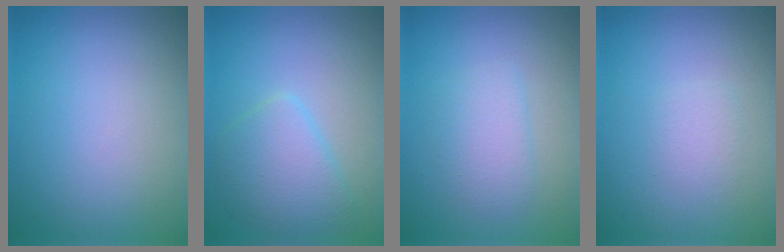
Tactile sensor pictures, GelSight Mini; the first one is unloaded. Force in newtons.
{"total": 3.5, "press": 3.5, "slide": 0.1}
{"total": 2.2, "press": 2.2, "slide": 0.1}
{"total": 1.0, "press": 1.0, "slide": 0.0}